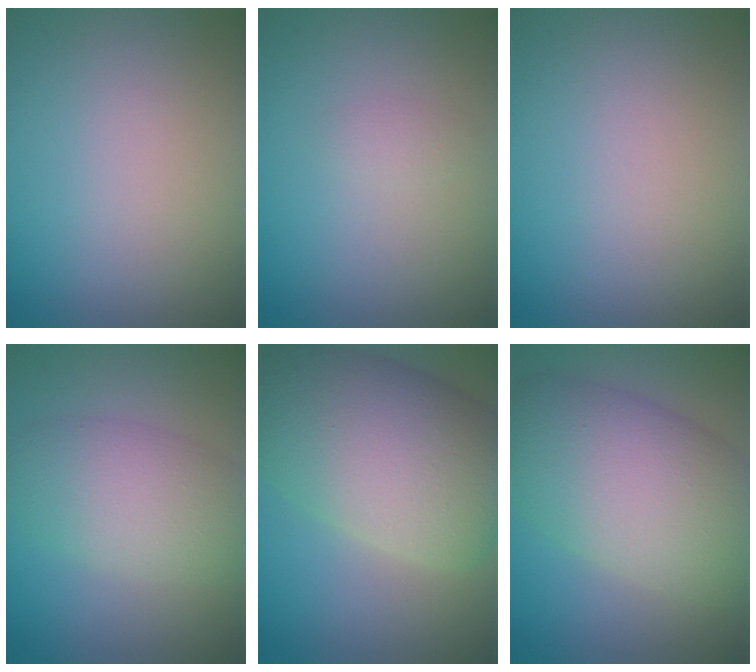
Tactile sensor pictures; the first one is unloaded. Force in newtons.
{"total": 0.8, "press": 0.8, "slide": 0.0}
{"total": 0.0}
{"total": 5.8, "press": 5.8, "slide": 0.6}
{"total": 12.3, "press": 12.3, "slide": 0.6}
{"total": 10.6, "press": 10.6, "slide": 0.8}